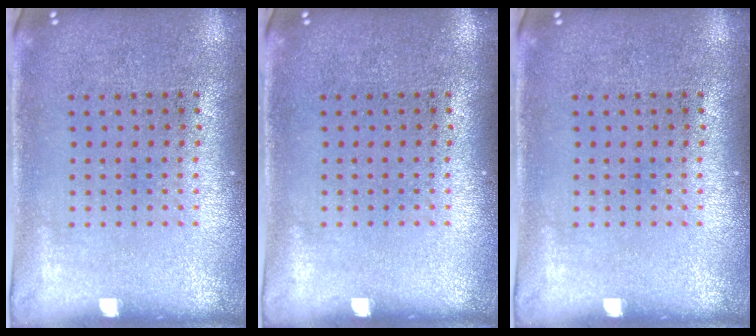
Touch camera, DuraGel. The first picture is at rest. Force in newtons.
{"total": 0.0}
{"total": 0.0}